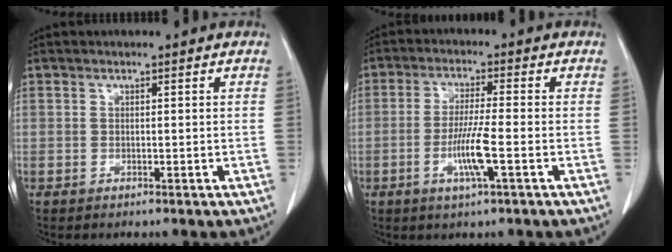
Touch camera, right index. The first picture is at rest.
{"total": 6.5, "force": [-2.1, -0.2, 6.1], "torque": [-0.118, -0.009, -0.040]}